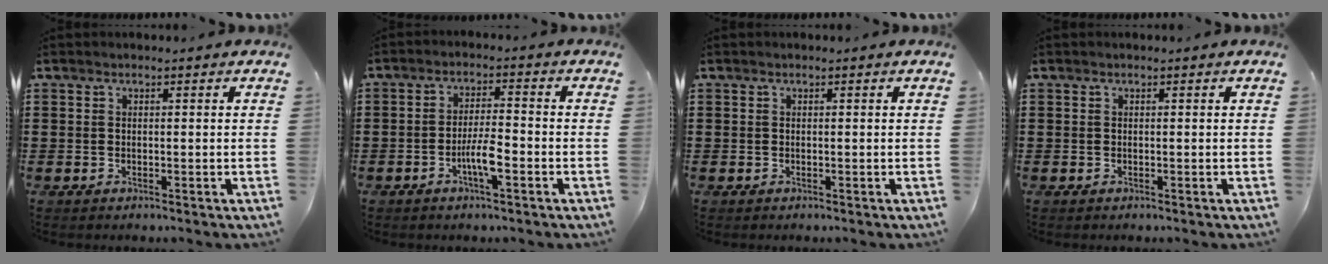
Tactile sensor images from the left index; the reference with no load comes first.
{"total": 4.8, "force": [-1.9, 1.0, 4.3], "torque": [-0.087, 0.001, -0.039]}
{"total": 0.0}
{"total": 0.0}